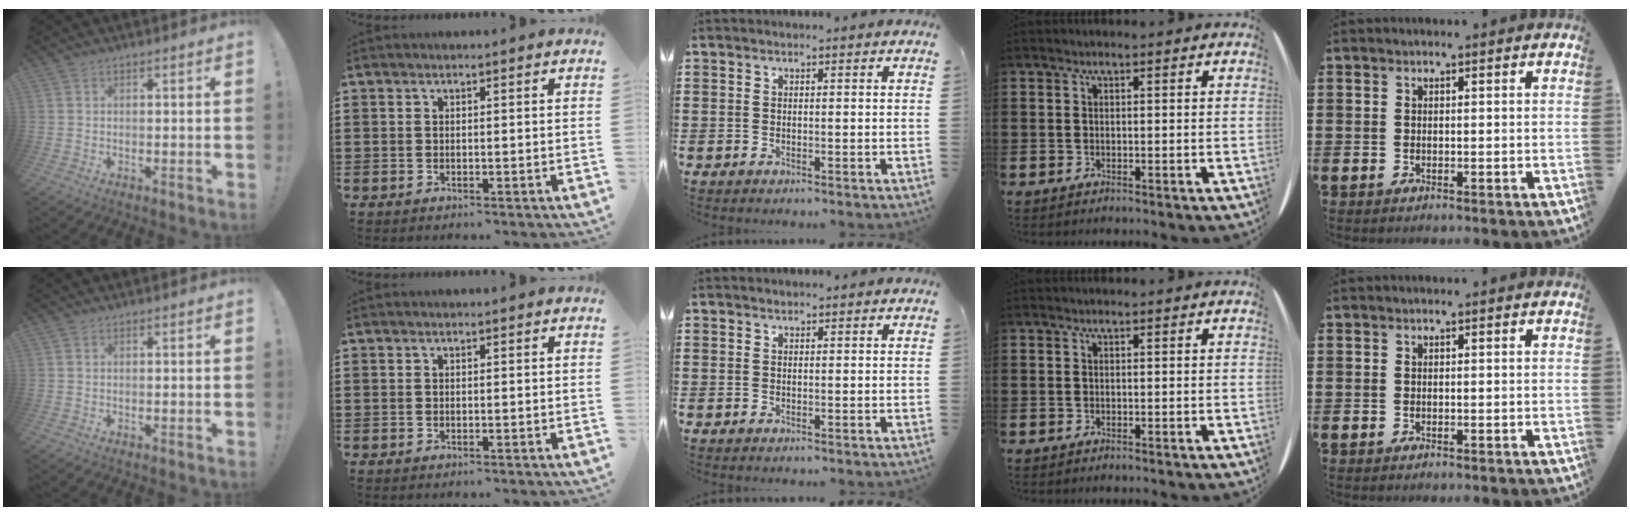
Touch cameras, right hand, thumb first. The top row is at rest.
{"middle": {"total": 0.6, "force": [0.5, 0.2, -0.2], "torque": [0.000, -0.001, 0.010]}}